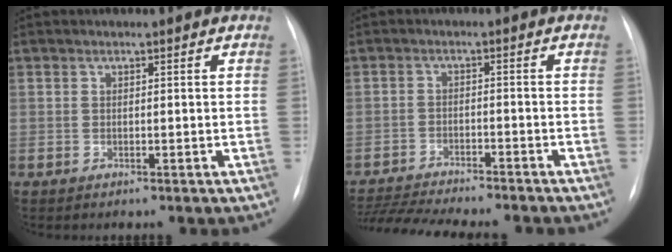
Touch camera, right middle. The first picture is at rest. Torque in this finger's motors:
{"motor_torque": [0.91, -1.23, 0.18, 0.04]}